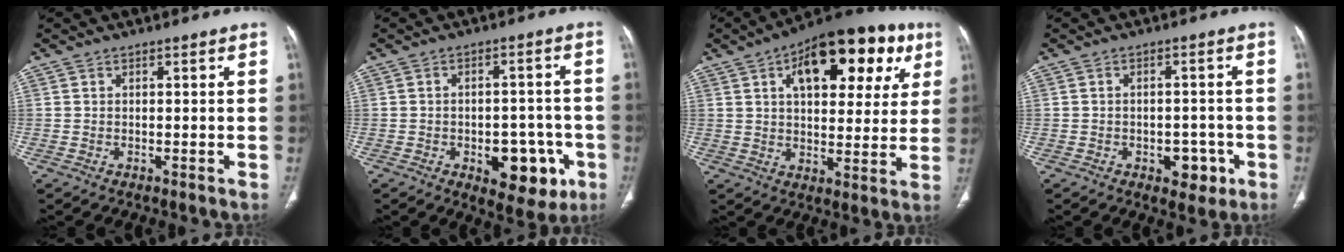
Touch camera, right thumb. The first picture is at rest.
{"total": 11.5, "force": [-4.2, 6.5, 8.5], "torque": [-0.072, 0.025, -0.044]}
{"total": 22.6, "force": [9.4, 11.3, 17.2], "torque": [-0.202, 0.005, 0.132]}
{"total": 5.3, "force": [-2.2, 3.4, 3.4], "torque": [-0.020, 0.014, -0.022]}